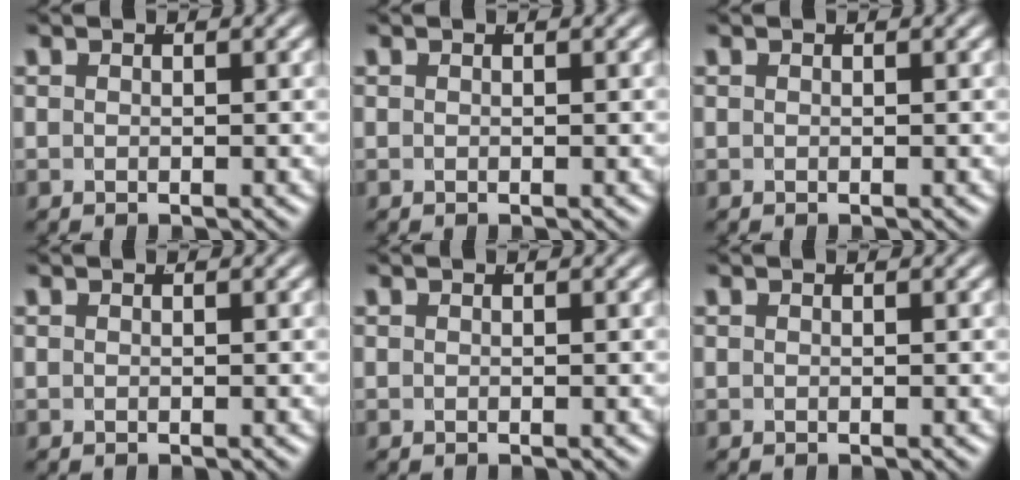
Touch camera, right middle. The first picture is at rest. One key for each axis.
{"total": 1.2, "fx": -0.2, "fy": -1.2, "fz": -0.4, "tx": 0.018, "ty": -0.011, "tz": 0.007}
{"total": 0.0}
{"total": 0.0}
{"total": 0.0}
{"total": 0.0}